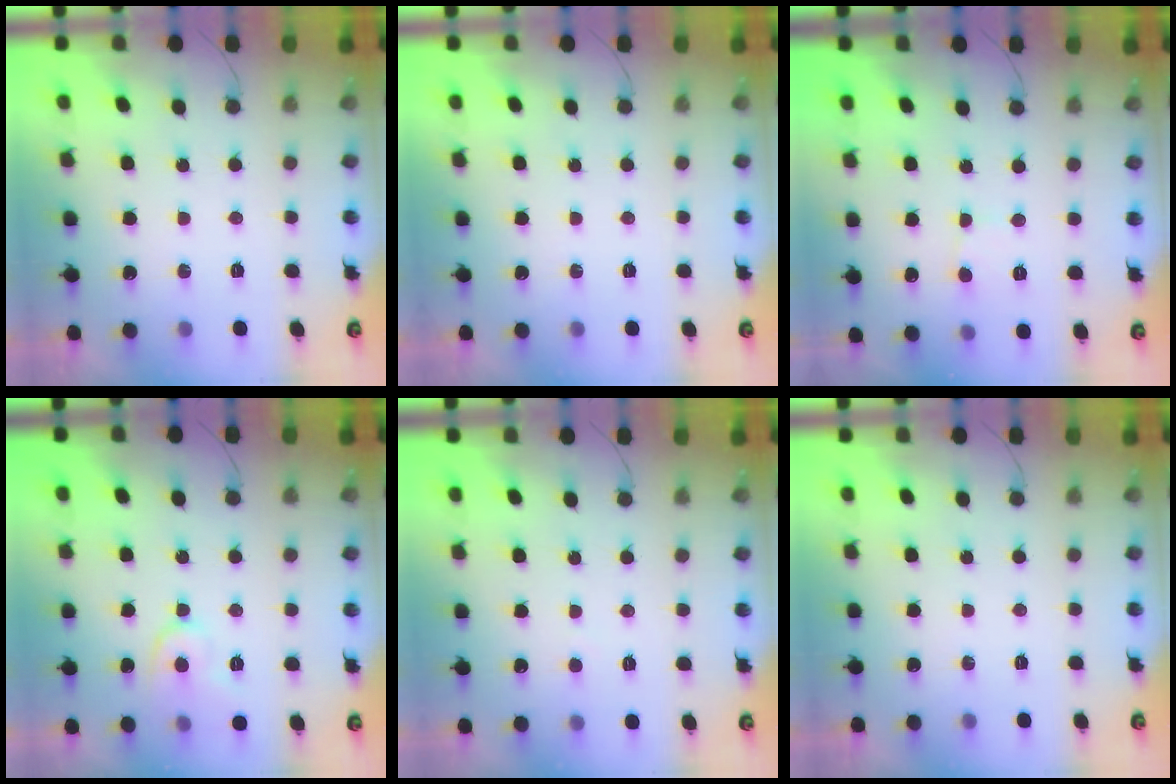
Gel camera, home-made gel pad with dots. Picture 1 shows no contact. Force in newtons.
{"total": 0.0}
{"total": 2.1, "press": 2.1, "slide": 0.2}
{"total": 7.3, "press": 7.3, "slide": 0.8}
{"total": 2.0, "press": 2.0, "slide": 0.1}
{"total": 0.0}